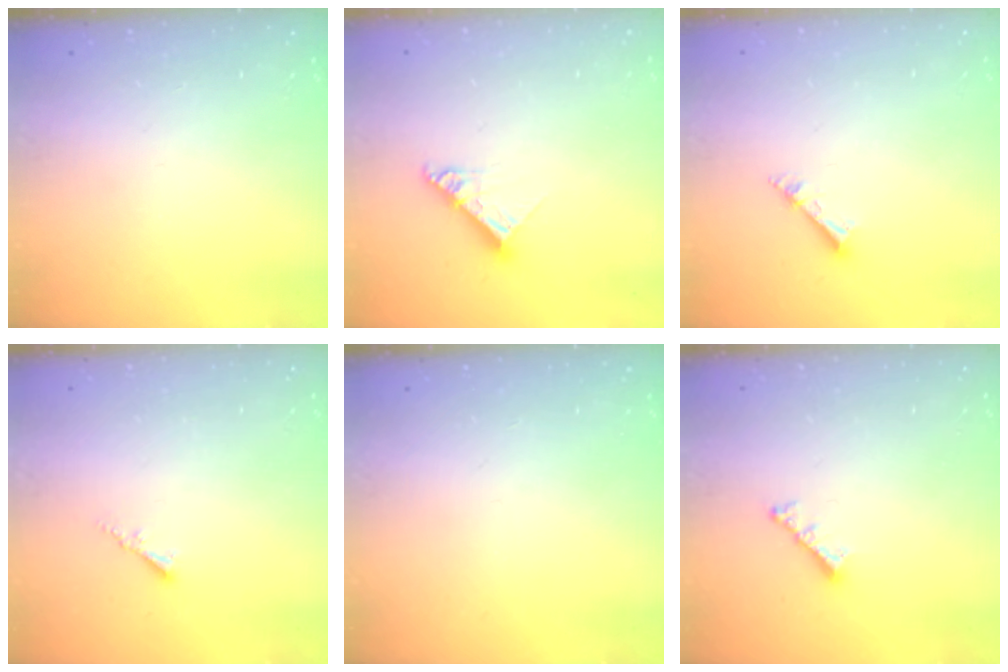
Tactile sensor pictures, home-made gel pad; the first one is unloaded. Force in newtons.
{"total": 8.6, "press": 8.6, "slide": 0.8}
{"total": 2.6, "press": 2.5, "slide": 0.2}
{"total": 1.7, "press": 1.6, "slide": 0.5}
{"total": 0.0}
{"total": 3.2, "press": 3.2, "slide": 0.7}